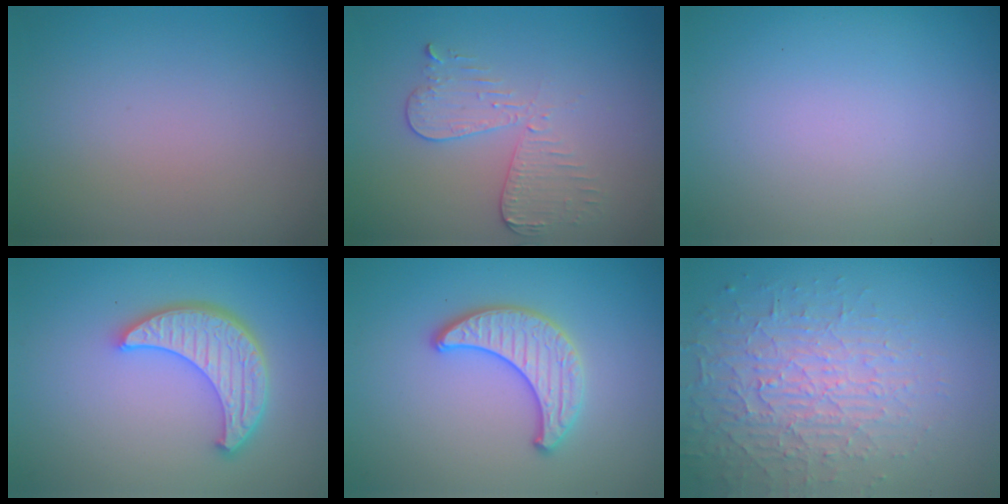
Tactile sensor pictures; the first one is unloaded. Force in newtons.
{"total": 3.0, "press": 2.7, "slide": 1.2}
{"total": 0.0}
{"total": 5.5, "press": 4.2, "slide": 3.5}
{"total": 3.2, "press": 3.2, "slide": 0.4}
{"total": 4.2, "press": 3.8, "slide": 1.7}